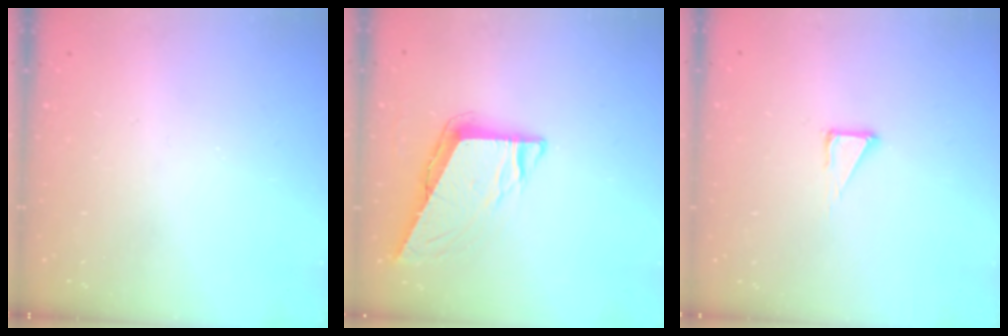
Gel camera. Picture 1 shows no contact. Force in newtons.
{"total": 7.7, "press": 7.7, "slide": 0.3}
{"total": 3.4, "press": 3.4, "slide": 0.2}